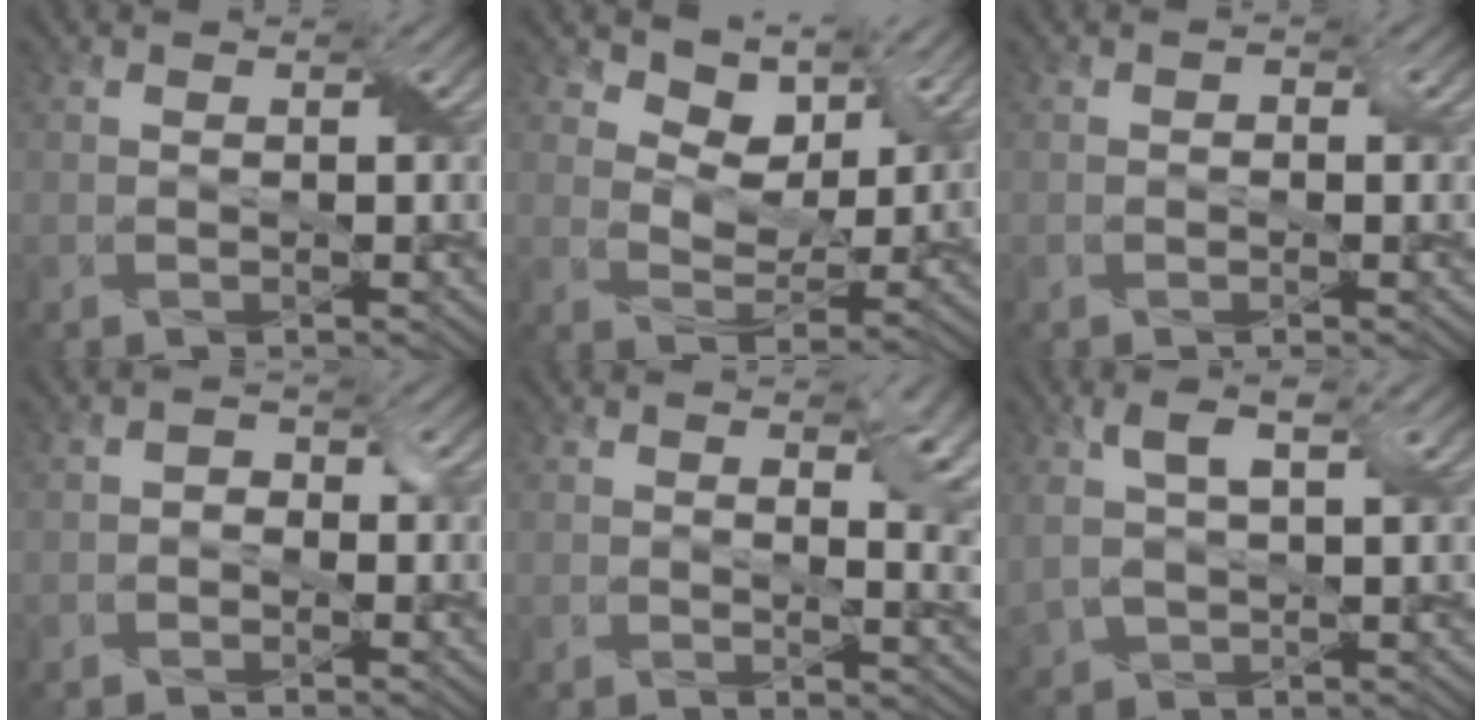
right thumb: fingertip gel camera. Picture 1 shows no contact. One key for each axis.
{"total": 7.9, "fx": 4.9, "fy": 4.6, "fz": 4.1, "tx": -0.077, "ty": -0.008, "tz": 0.078}
{"total": 0.9, "fx": -0.2, "fy": 0.8, "fz": 0.5, "tx": -0.006, "ty": -0.002, "tz": -0.007}
{"total": 1.5, "fx": -0.6, "fy": 1.2, "fz": 0.7, "tx": -0.015, "ty": 0.002, "tz": -0.017}
{"total": 7.2, "fx": 2.5, "fy": 3.1, "fz": 5.9, "tx": -0.087, "ty": -0.010, "tz": 0.049}
{"total": 5.7, "fx": 1.8, "fy": 2.7, "fz": 4.7, "tx": -0.110, "ty": 0.007, "tz": 0.035}